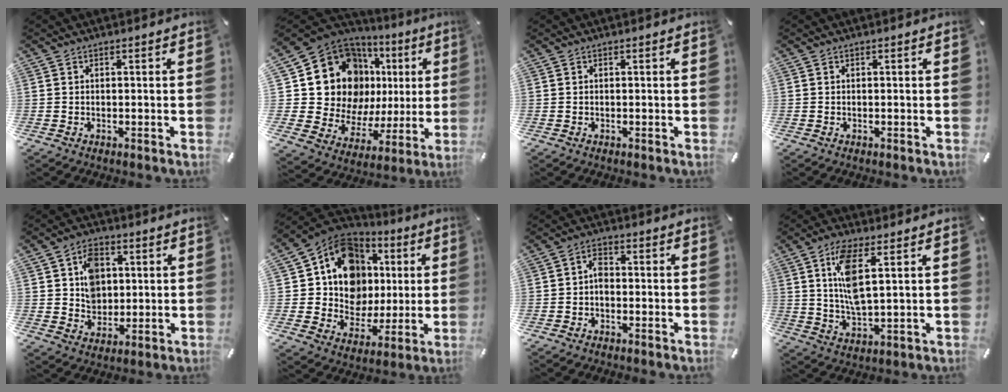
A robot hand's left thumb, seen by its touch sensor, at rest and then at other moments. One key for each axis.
{"total": 21.0, "fx": 7.6, "fy": 15.9, "fz": 11.3, "tx": -0.205, "ty": -0.054, "tz": 0.154}
{"total": 0.0}
{"total": 0.0}
{"total": 8.3, "fx": 1.7, "fy": 7.1, "fz": 3.9, "tx": -0.059, "ty": 0.008, "tz": 0.031}
{"total": 14.5, "fx": 3.7, "fy": 12.6, "fz": 6.2, "tx": -0.108, "ty": -0.038, "tz": 0.075}
{"total": 3.2, "fx": -0.8, "fy": 2.1, "fz": 2.3, "tx": -0.050, "ty": 0.006, "tz": -0.016}
{"total": 10.2, "fx": 3.7, "fy": 3.7, "fz": 8.7, "tx": -0.181, "ty": -0.003, "tz": 0.061}